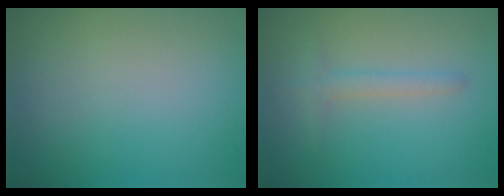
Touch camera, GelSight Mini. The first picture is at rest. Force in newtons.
{"total": 1.4, "press": 1.4, "slide": 0.1}